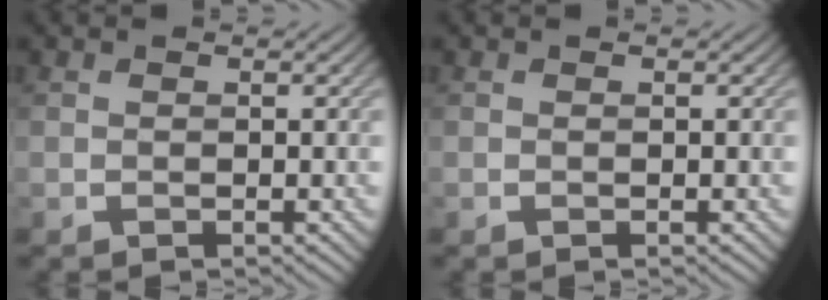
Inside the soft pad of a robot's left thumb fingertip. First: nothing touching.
{"total": 0.0}